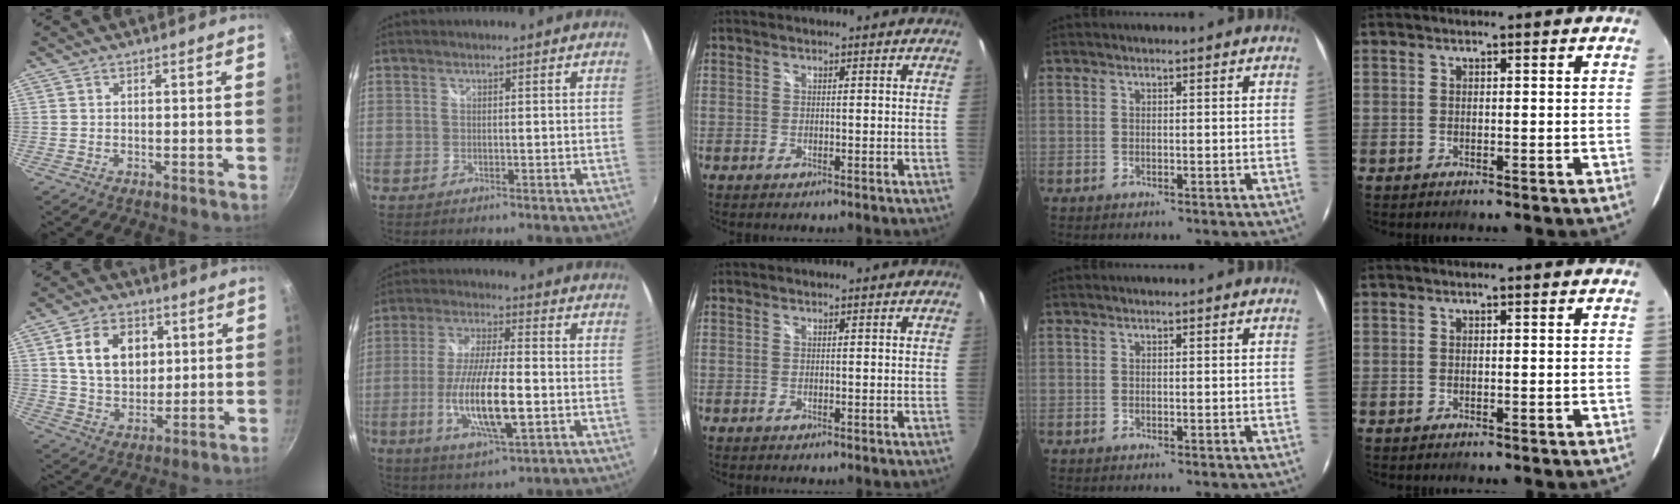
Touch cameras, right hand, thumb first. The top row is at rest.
{"thumb": {"total": 12.5, "force": [3.3, 9.1, 7.9], "torque": [-0.108, -0.007, 0.057]}, "index": {"total": 13.9, "force": [-3.4, 3.1, 13.1], "torque": [-0.260, -0.015, -0.062]}}